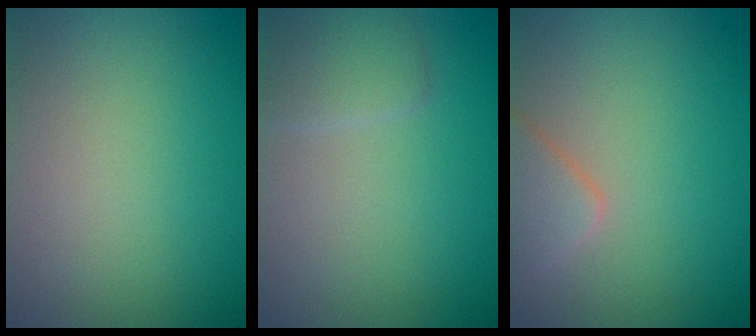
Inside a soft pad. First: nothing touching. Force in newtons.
{"total": 1.7, "press": 1.7, "slide": 0.1}
{"total": 2.8, "press": 2.8, "slide": 0.1}